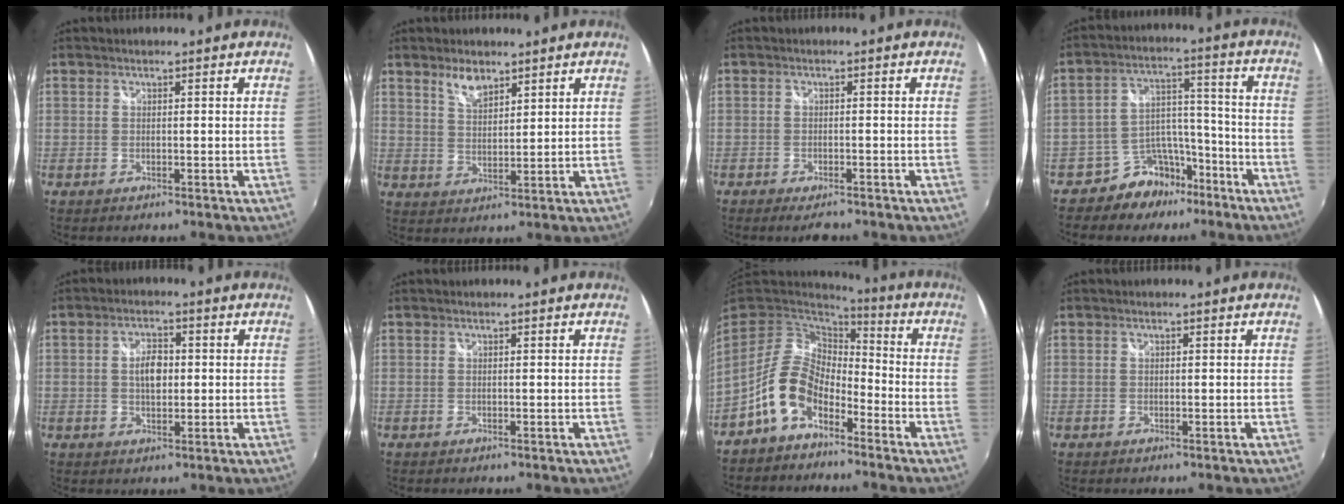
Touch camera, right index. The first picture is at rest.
{"total": 4.8, "force": [3.5, 2.0, 2.6], "torque": [-0.043, 0.001, 0.066]}
{"total": 3.6, "force": [-2.9, 1.2, 1.7], "torque": [-0.042, -0.012, -0.048]}
{"total": 9.5, "force": [-7.2, 6.0, 1.8], "torque": [-0.026, 0.053, -0.111]}
{"total": 4.9, "force": [0.2, 2.8, 4.0], "torque": [-0.071, 0.007, 0.004]}
{"total": 0.0}
{"total": 11.0, "force": [-6.0, 6.3, 6.8], "torque": [-0.139, 0.017, -0.111]}
{"total": 0.0}